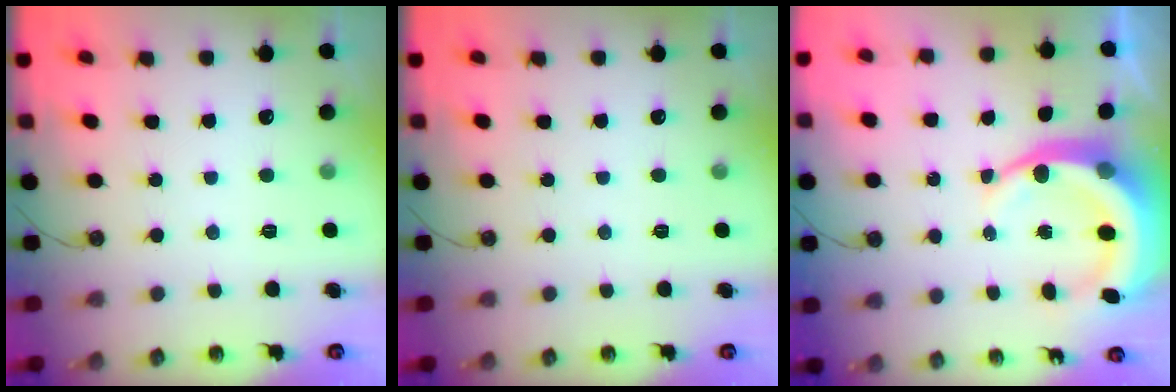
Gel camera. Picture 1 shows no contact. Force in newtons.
{"total": 0.0}
{"total": 11.6, "press": 11.4, "slide": 2.3}